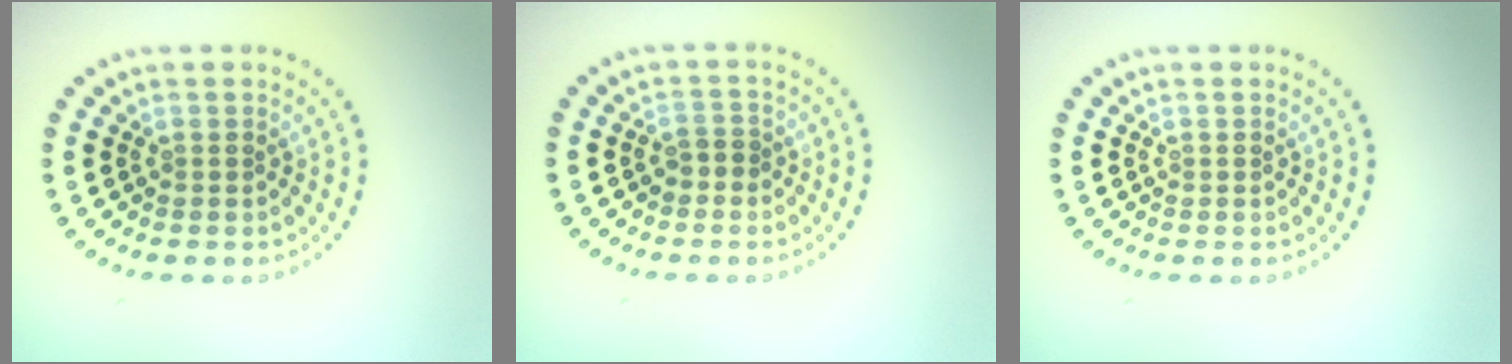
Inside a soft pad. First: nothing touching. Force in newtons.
{"total": 1.2, "press": 1.0, "slide": 0.7}
{"total": 0.0}